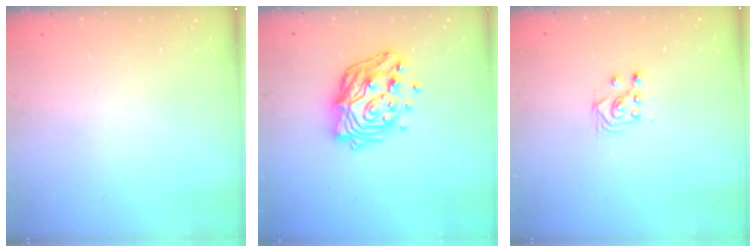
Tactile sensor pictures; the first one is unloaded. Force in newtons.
{"total": 15.5, "press": 15.4, "slide": 1.4}
{"total": 3.3, "press": 3.2, "slide": 0.8}